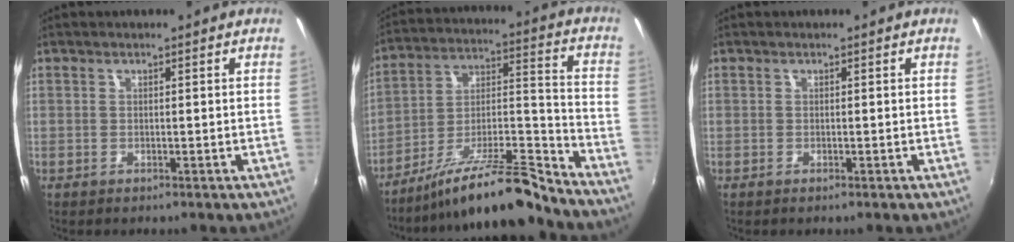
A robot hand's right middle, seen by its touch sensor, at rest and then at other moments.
{"total": 16.6, "force": [-13.9, 1.8, 8.8], "torque": [-0.141, 0.009, -0.235]}
{"total": 0.0}